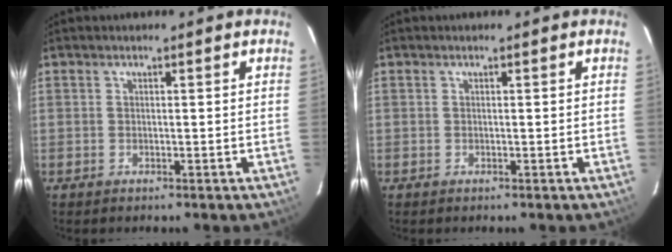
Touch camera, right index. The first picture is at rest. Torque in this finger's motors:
{"motor_torque": [-0.33, 0.23, -0.12, -0.03]}